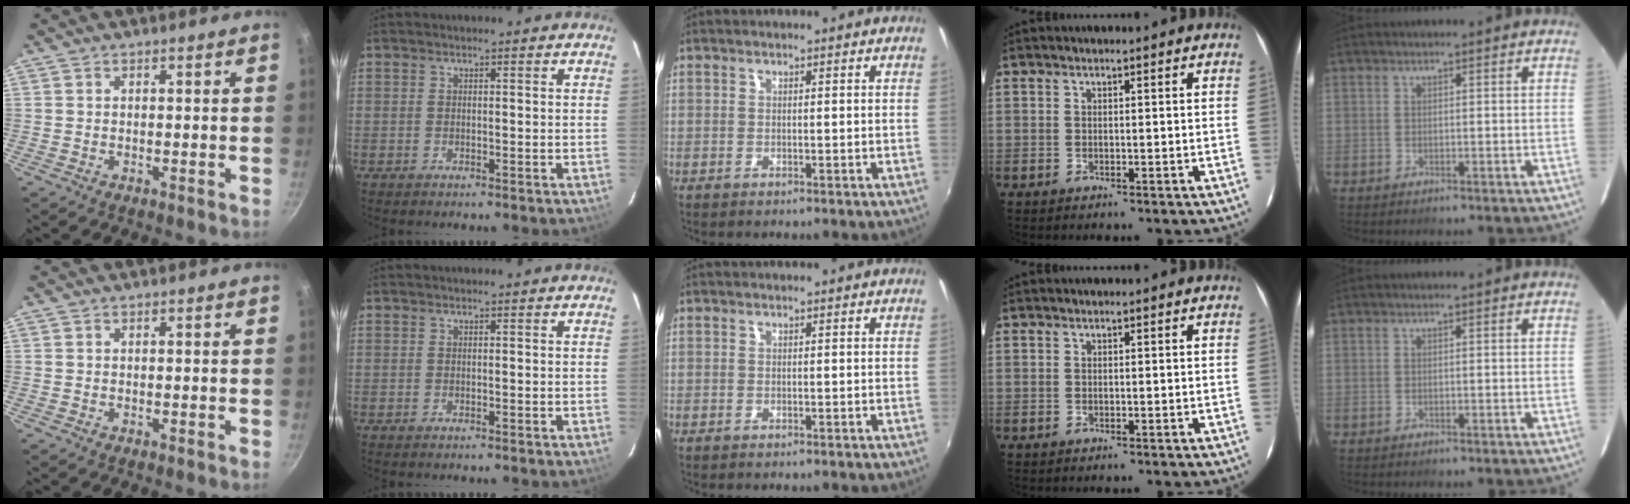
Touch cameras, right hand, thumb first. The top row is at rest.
{}